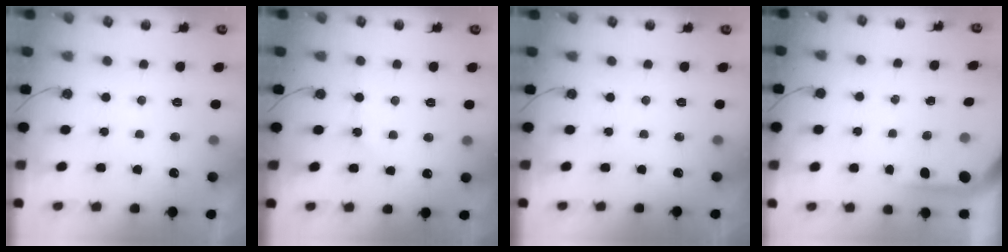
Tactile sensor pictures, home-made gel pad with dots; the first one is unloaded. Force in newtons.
{"total": 2.8, "press": 2.7, "slide": 0.5}
{"total": 0.0}
{"total": 4.1, "press": 4.0, "slide": 0.2}